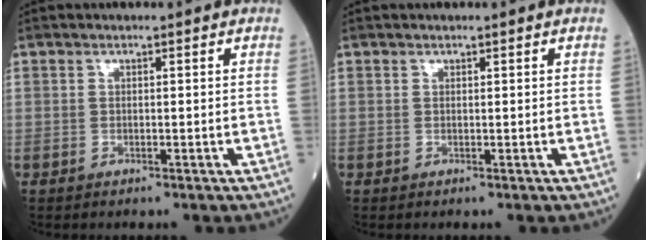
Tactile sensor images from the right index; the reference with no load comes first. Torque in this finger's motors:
{"motor_torque": [0.11, 0.17, -0.02, -0.01]}